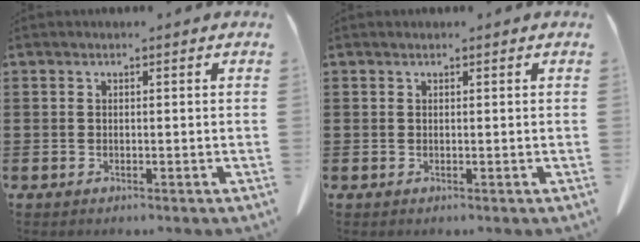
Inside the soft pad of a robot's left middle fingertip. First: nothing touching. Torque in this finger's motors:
{"motor_torque": [0.72, 0.45, 0.02, 0.01]}